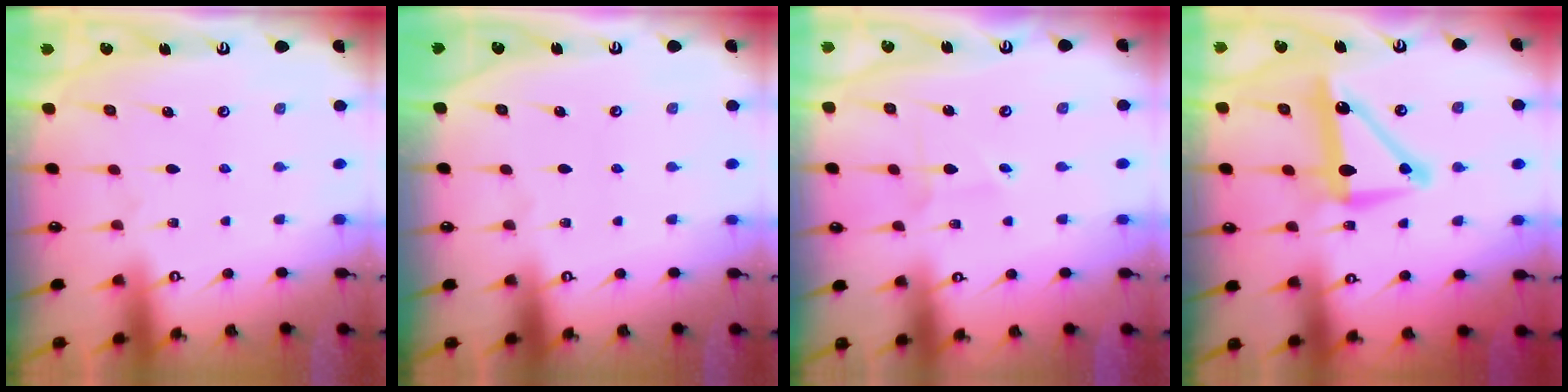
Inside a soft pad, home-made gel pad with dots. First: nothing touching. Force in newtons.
{"total": 0.0}
{"total": 1.9, "press": 1.9, "slide": 0.1}
{"total": 11.1, "press": 11.1, "slide": 0.3}